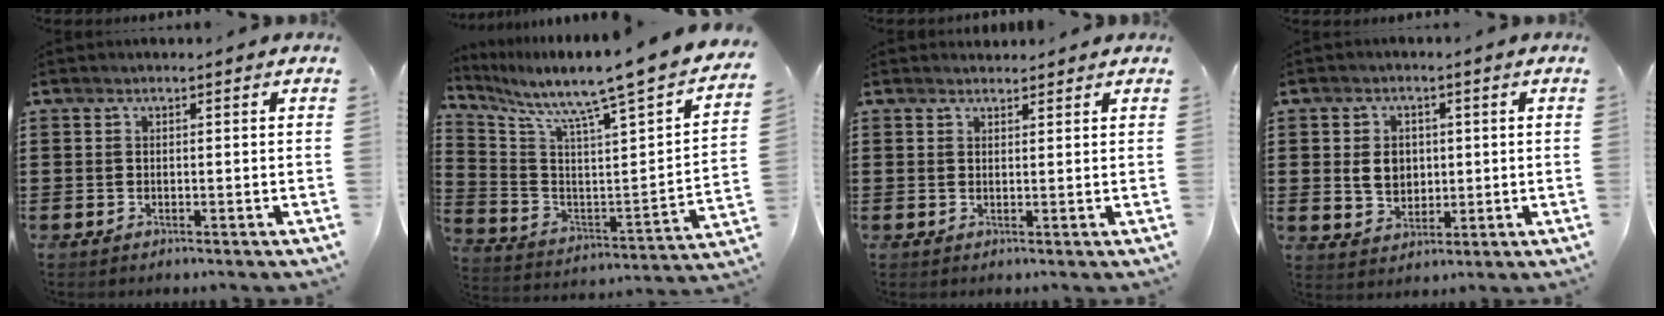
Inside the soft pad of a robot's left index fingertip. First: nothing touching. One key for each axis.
{"total": 8.0, "fx": 7.2, "fy": -1.0, "fz": 3.3, "tx": -0.093, "ty": -0.086, "tz": 0.105}
{"total": 1.4, "fx": 1.4, "fy": 0.3, "fz": 0.1, "tx": -0.005, "ty": 0.002, "tz": 0.028}
{"total": 4.8, "fx": 0.5, "fy": 3.7, "fz": 2.9, "tx": -0.060, "ty": 0.007, "tz": 0.005}